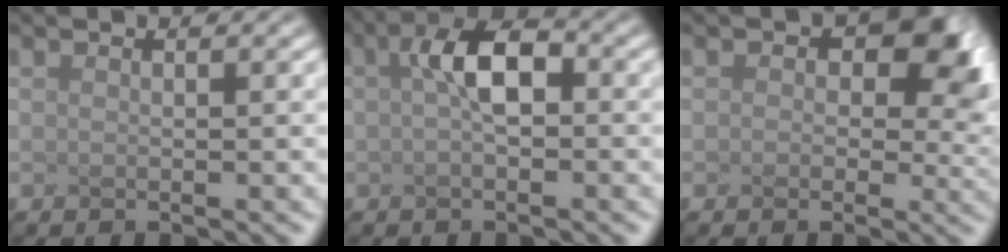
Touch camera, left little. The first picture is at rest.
{"total": 2.4, "force": [-1.0, 0.2, 2.1], "torque": [-0.071, 0.003, 0.015]}
{"total": 5.3, "force": [0.7, 3.4, 4.0], "torque": [-0.081, -0.010, 0.048]}